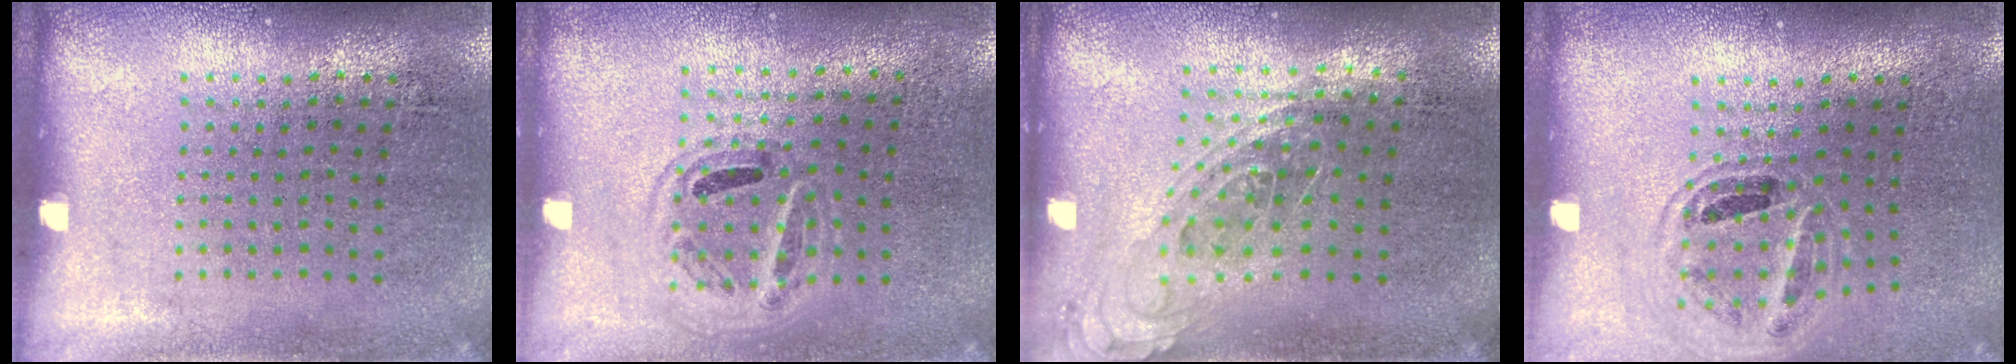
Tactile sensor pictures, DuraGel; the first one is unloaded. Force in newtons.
{"total": 0.9, "press": 0.9, "slide": 0.3}
{"total": 0.8, "press": 0.7, "slide": 0.3}
{"total": 0.9, "press": 0.9, "slide": 0.2}